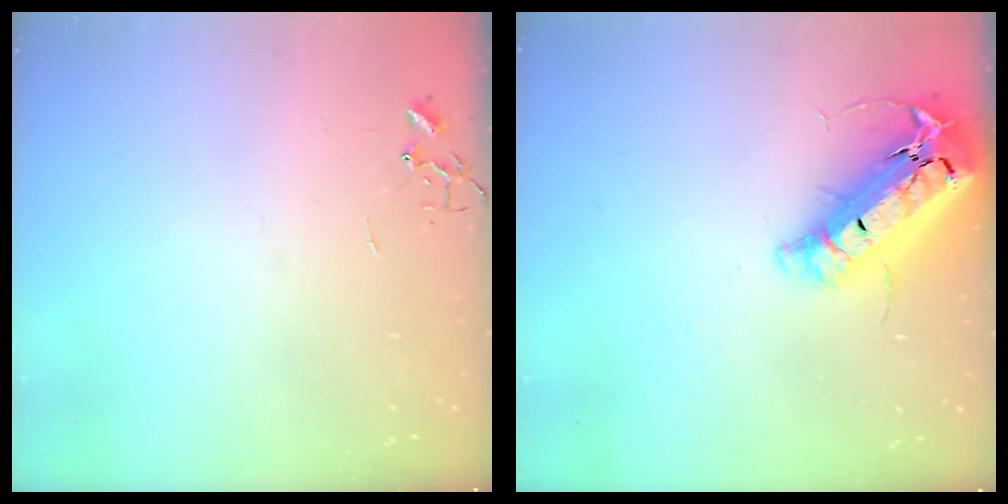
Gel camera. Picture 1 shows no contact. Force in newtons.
{"total": 25.0, "press": 24.5, "slide": 4.9}